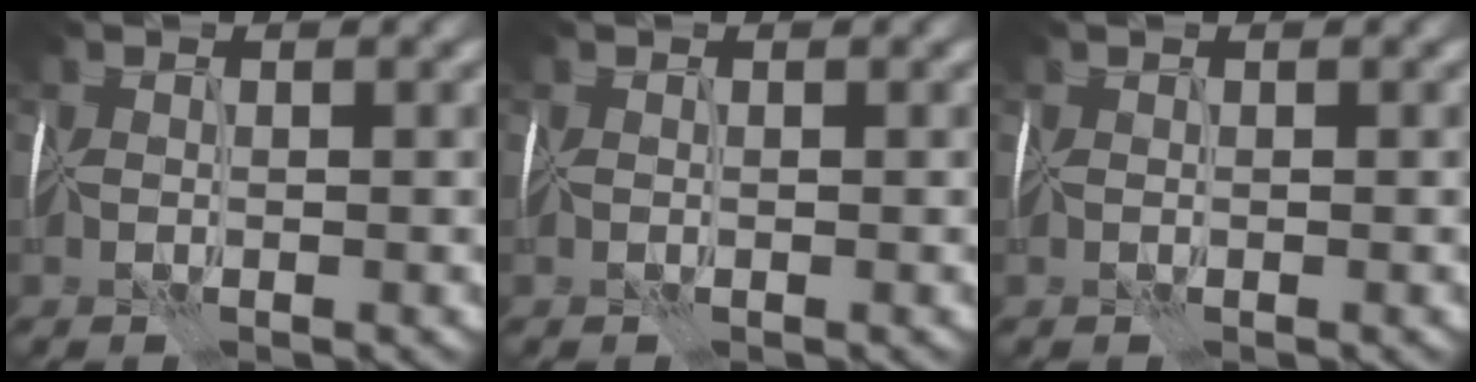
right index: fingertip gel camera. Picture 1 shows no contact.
{"total": 0.0}
{"total": 0.0}